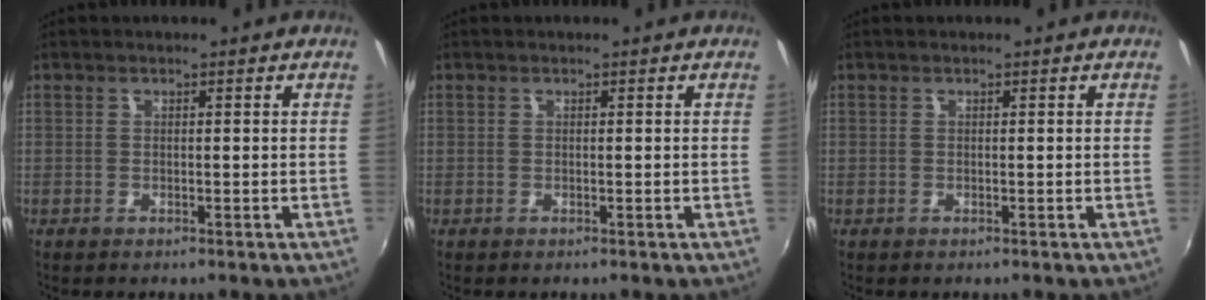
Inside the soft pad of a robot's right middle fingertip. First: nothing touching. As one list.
[{"total": 0.0}, {"total": 0.0}]